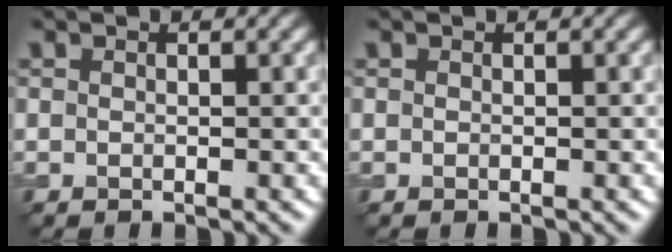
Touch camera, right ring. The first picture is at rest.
{"total": 0.0}